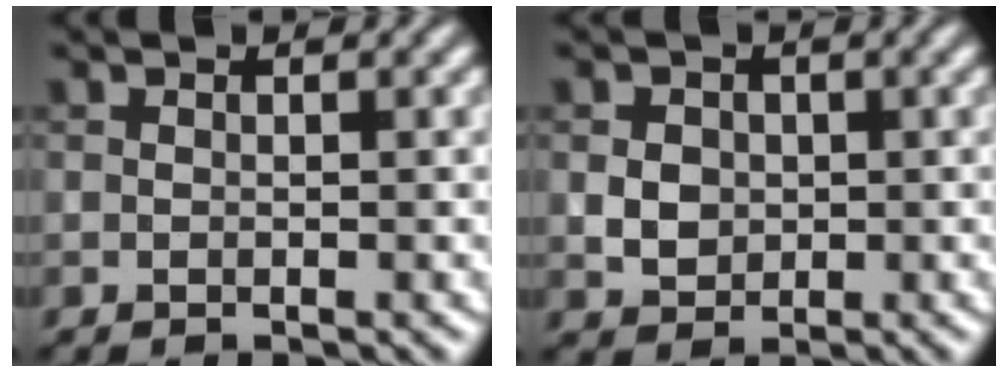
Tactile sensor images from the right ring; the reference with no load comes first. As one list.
[{"total": 2.2, "force": [0.0, 1.9, 1.1], "torque": [-0.020, -0.003, 0.001]}]